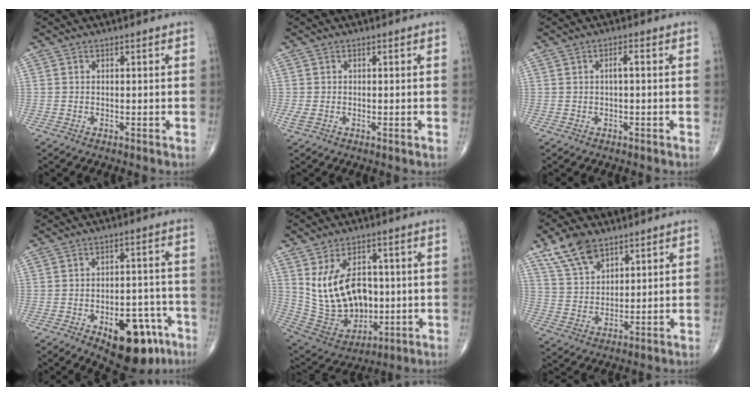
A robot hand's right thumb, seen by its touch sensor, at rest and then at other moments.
{"total": 1.6, "force": [-0.3, 0.9, 1.3], "torque": [-0.037, -0.001, -0.006]}
{"total": 1.5, "force": [0.1, 0.3, 1.5], "torque": [-0.032, 0.005, 0.000]}
{"total": 15.7, "force": [-7.8, 7.9, 11.1], "torque": [-0.118, 0.045, -0.098]}
{"total": 16.1, "force": [1.7, 11.1, 11.5], "torque": [-0.169, -0.005, 0.058]}
{"total": 9.2, "force": [6.0, 5.0, 4.9], "torque": [-0.077, -0.025, 0.121]}